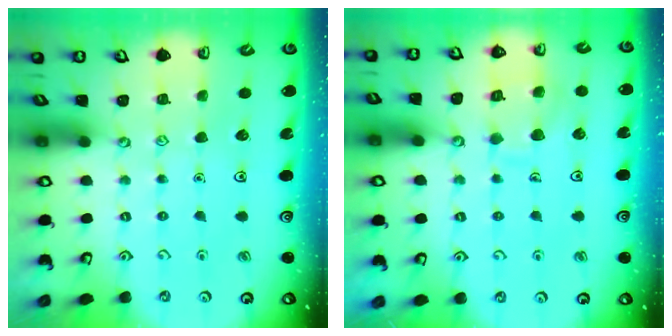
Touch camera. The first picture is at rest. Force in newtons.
{"total": 8.5, "press": 8.5, "slide": 0.8}